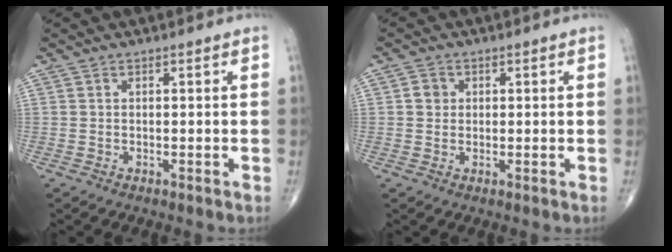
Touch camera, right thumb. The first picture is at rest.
{"total": 2.3, "force": [0.4, 2.1, 0.8], "torque": [-0.001, 0.002, 0.004]}